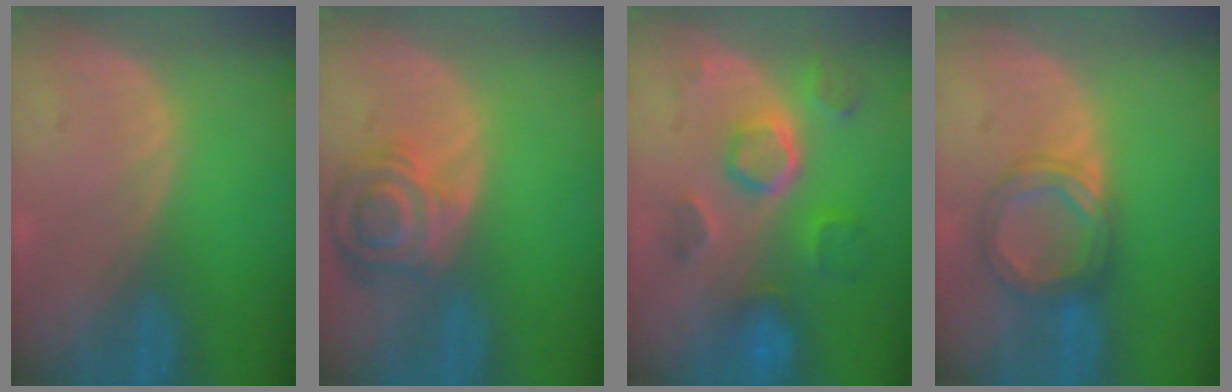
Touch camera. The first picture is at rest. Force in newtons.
{"total": 8.0, "press": 7.1, "slide": 3.8}
{"total": 8.7, "press": 7.8, "slide": 3.9}
{"total": 5.7, "press": 5.7, "slide": 0.3}